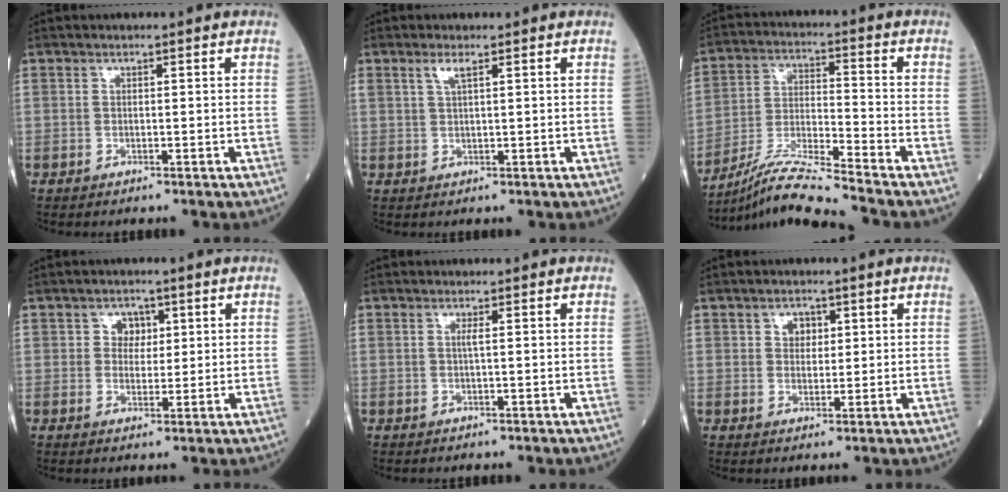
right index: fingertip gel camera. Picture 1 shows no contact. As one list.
[{"total": 2.0, "force": [1.1, 0.2, 1.6], "torque": [-0.040, 0.003, 0.024]}, {"total": 10.8, "force": [-9.7, -2.2, 4.2], "torque": [-0.081, -0.014, -0.182]}, {"total": 2.9, "force": [1.0, 2.4, 1.4], "torque": [-0.014, 0.003, 0.013]}, {"total": 0.8, "force": [0.1, -0.2, 0.8], "torque": [-0.017, 0.000, 0.000]}, {"total": 2.5, "force": [1.0, 1.9, 1.4], "torque": [-0.018, 0.003, 0.014]}]